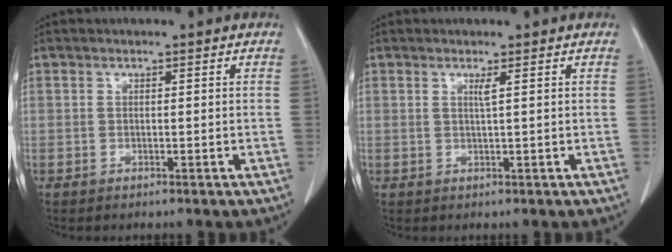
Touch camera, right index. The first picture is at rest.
{"total": 1.0, "force": [0.4, -0.3, 0.9], "torque": [-0.024, -0.004, 0.010]}